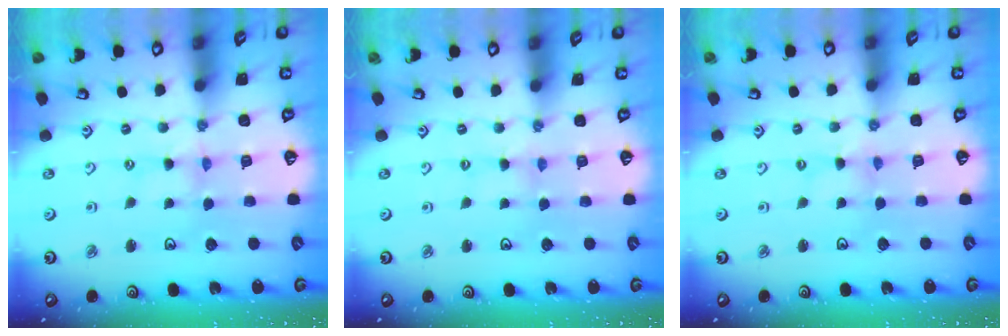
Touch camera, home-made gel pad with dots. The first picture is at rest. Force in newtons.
{"total": 1.7, "press": 1.7, "slide": 0.4}
{"total": 0.0}